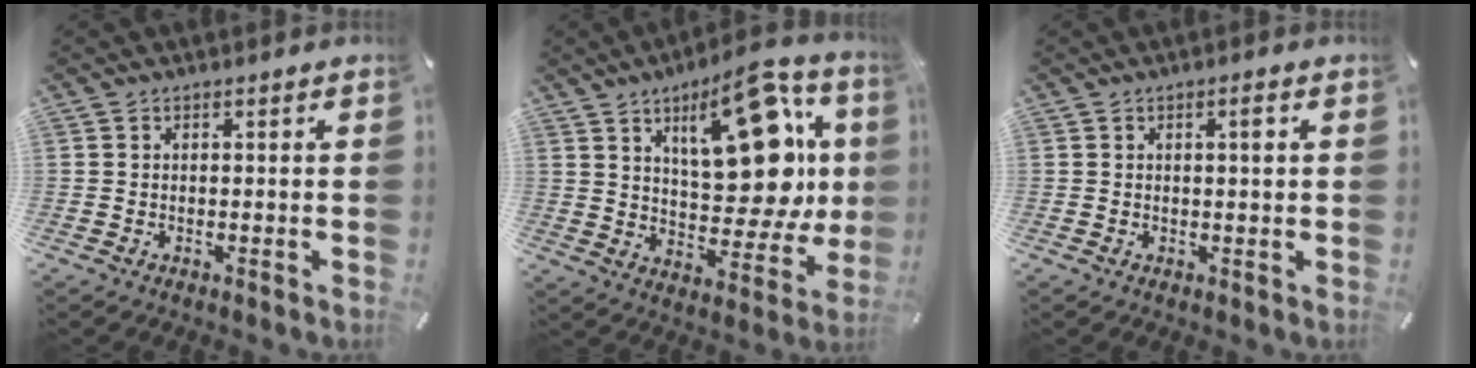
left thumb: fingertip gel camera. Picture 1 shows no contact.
{"total": 22.7, "force": [9.3, 10.8, 17.6], "torque": [-0.234, -0.053, 0.153]}
{"total": 2.1, "force": [0.6, 0.4, 2.0], "torque": [-0.031, 0.001, 0.006]}